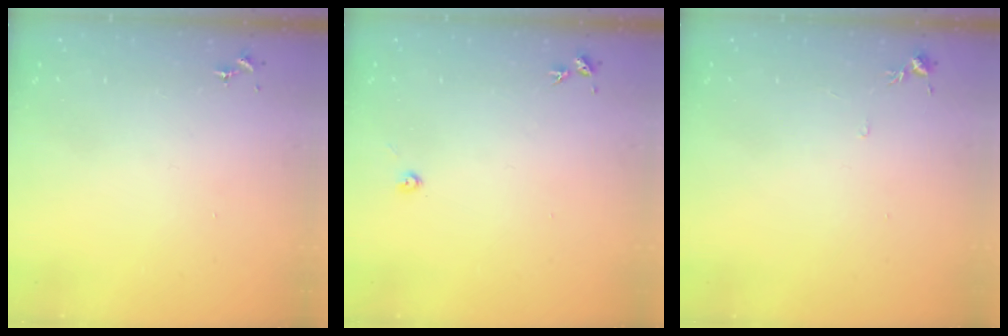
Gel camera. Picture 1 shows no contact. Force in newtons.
{"total": 2.2, "press": 2.2, "slide": 0.3}
{"total": 4.3, "press": 4.2, "slide": 0.6}